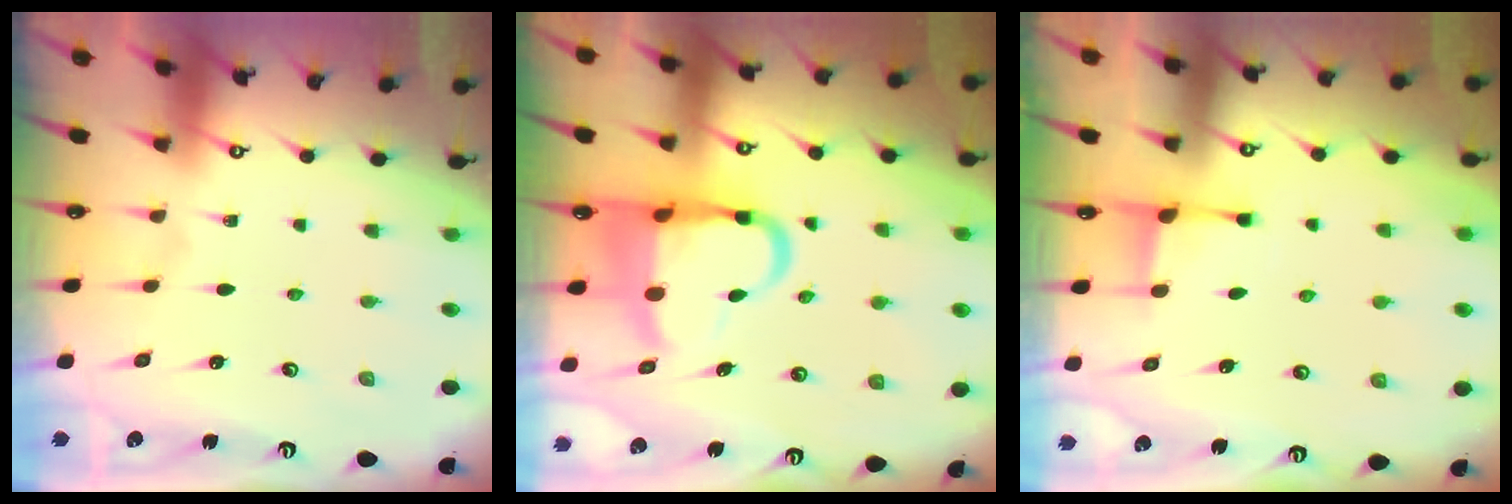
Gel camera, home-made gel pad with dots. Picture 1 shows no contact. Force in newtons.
{"total": 11.6, "press": 11.1, "slide": 3.0}
{"total": 2.3, "press": 2.2, "slide": 0.6}